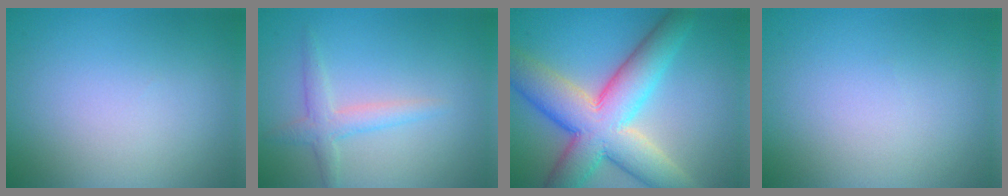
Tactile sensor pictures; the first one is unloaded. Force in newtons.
{"total": 2.2, "press": 2.2, "slide": 0.1}
{"total": 10.6, "press": 10.6, "slide": 0.8}
{"total": 0.0}